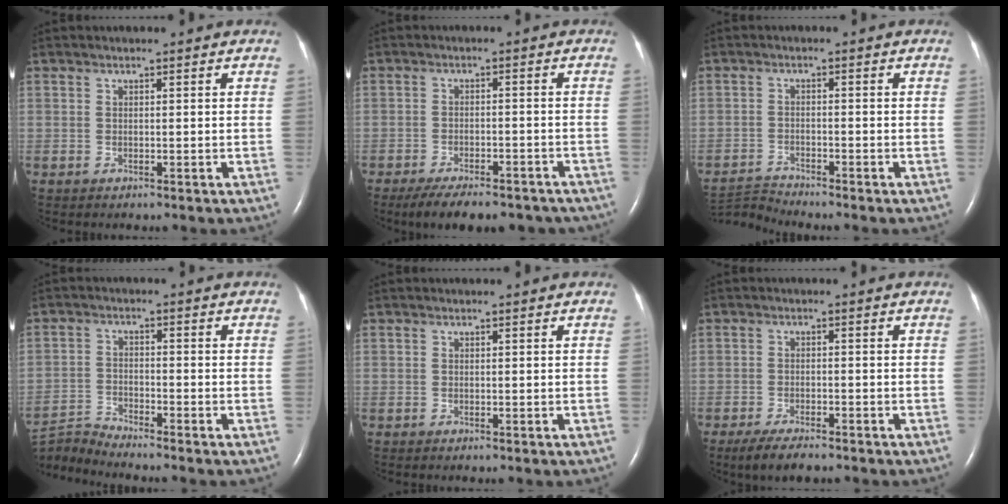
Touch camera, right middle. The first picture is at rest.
{"total": 13.5, "force": [-11.2, 4.5, 6.1], "torque": [-0.100, -0.001, -0.149]}
{"total": 3.8, "force": [-3.5, -1.4, -0.8], "torque": [0.004, -0.018, -0.066]}
{"total": 5.9, "force": [-5.6, -1.8, -0.5], "torque": [-0.009, -0.003, -0.107]}
{"total": 0.0}
{"total": 5.0, "force": [-3.8, 1.2, 3.0], "torque": [-0.056, -0.009, -0.062]}